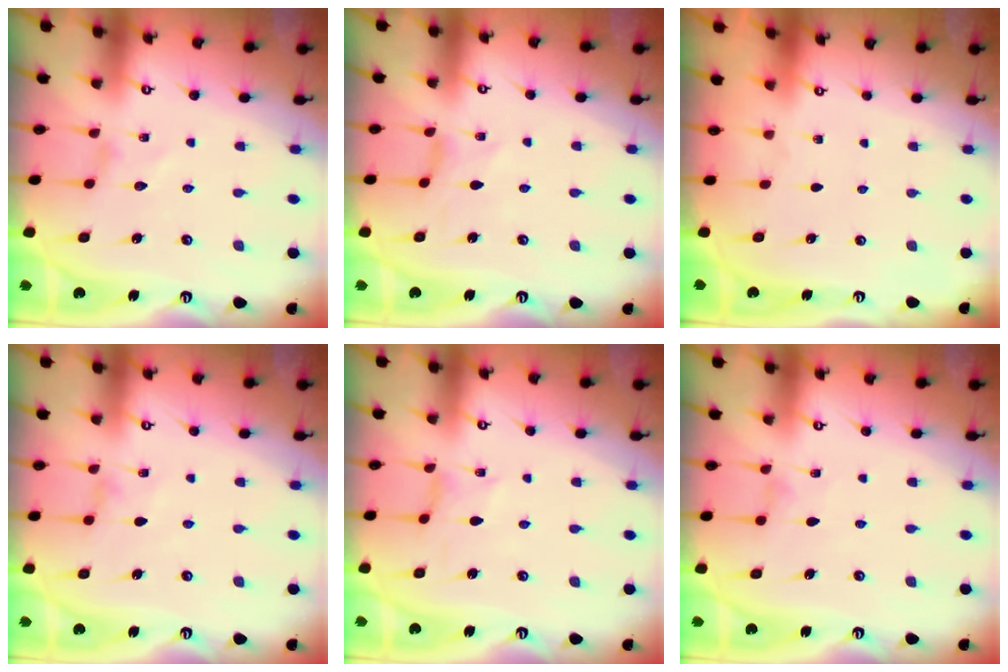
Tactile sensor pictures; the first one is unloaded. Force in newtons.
{"total": 0.0}
{"total": 0.0}
{"total": 0.0}
{"total": 0.0}
{"total": 0.0}